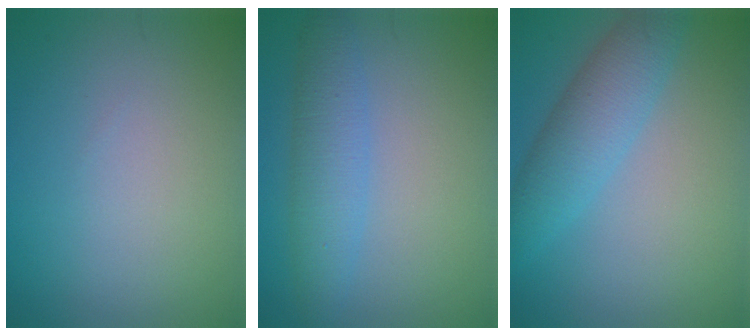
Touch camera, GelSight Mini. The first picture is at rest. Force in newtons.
{"total": 3.8, "press": 3.8, "slide": 0.2}
{"total": 4.5, "press": 4.5, "slide": 0.1}